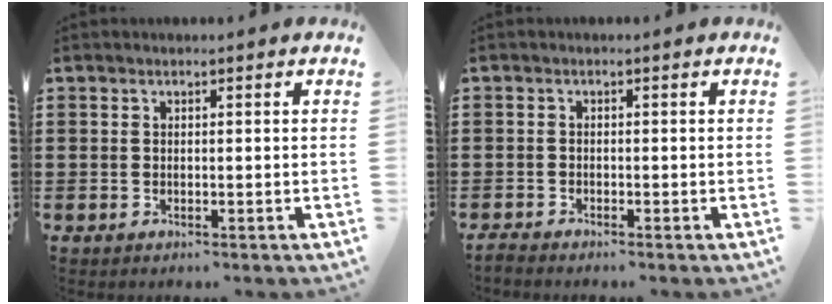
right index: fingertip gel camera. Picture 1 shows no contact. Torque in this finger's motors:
{"motor_torque": [-1.82, 0.32, -1.05, -0.21]}